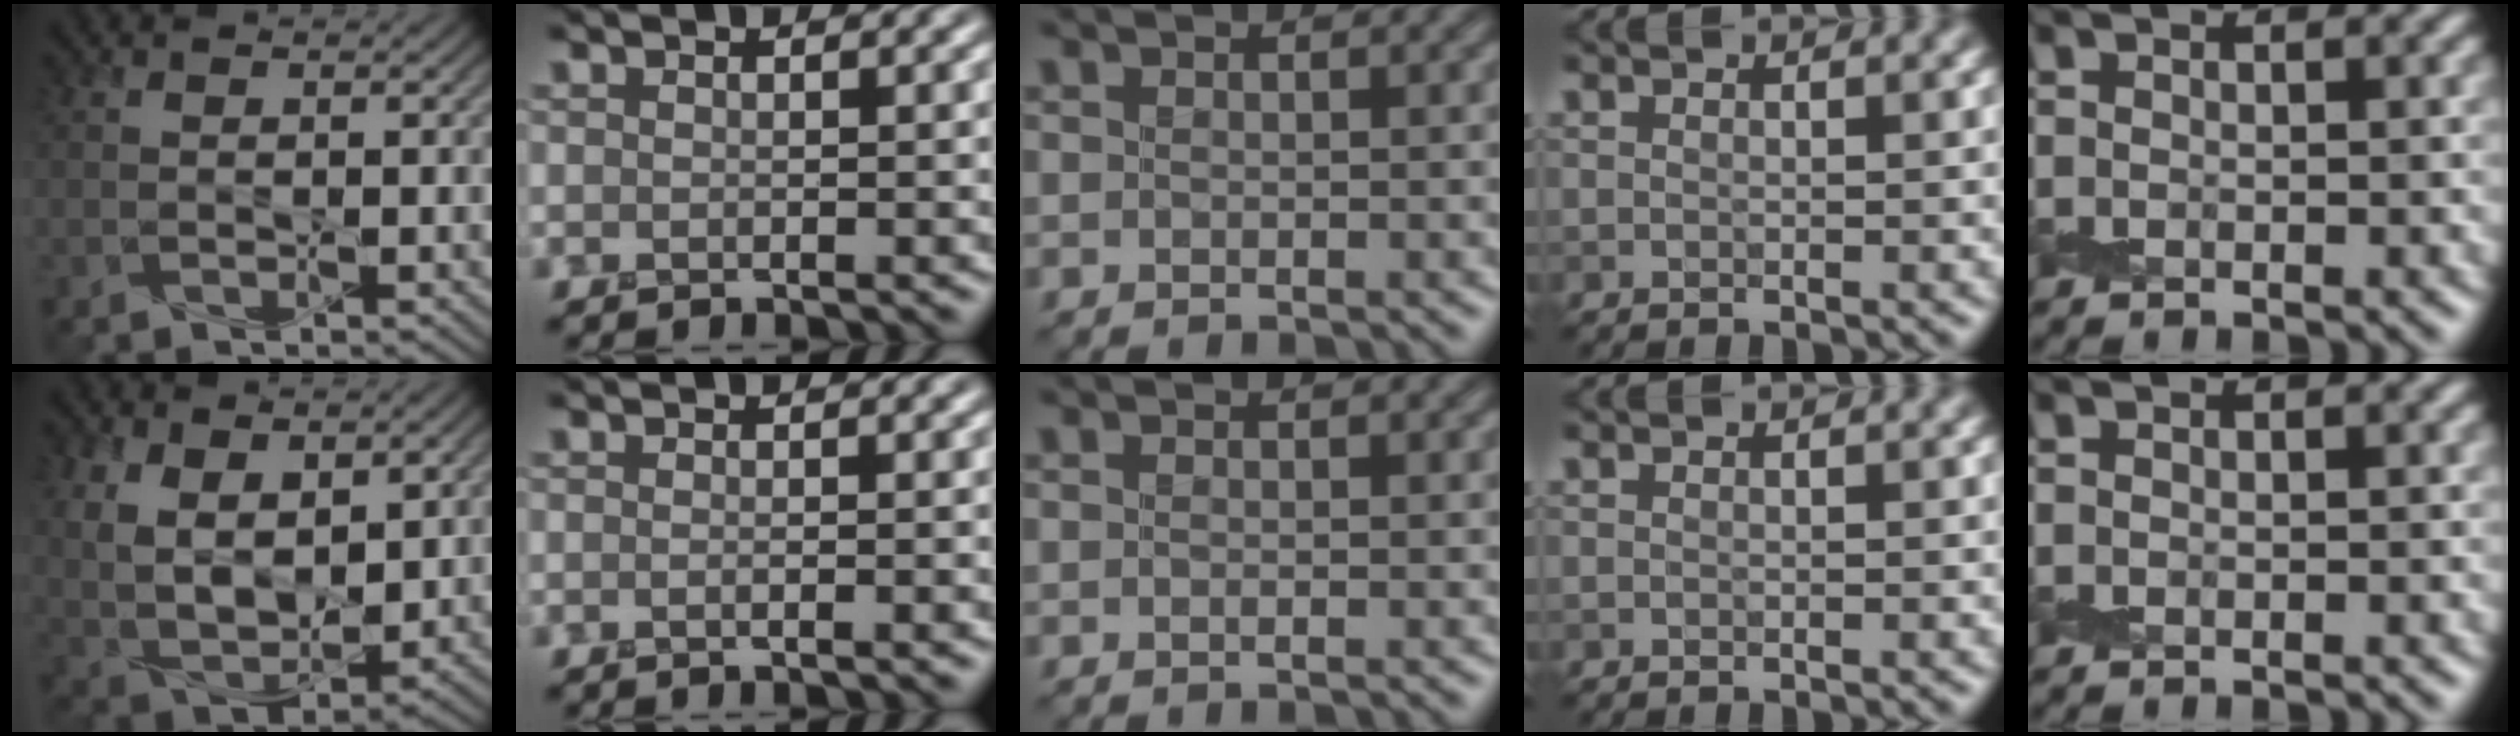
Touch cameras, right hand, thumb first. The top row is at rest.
{"thumb": {"total": 10.5, "force": [3.5, 6.5, 7.4], "torque": [-0.176, -0.013, 0.071]}, "index": {"total": 1.5, "force": [-0.1, 0.6, 1.3], "torque": [0.001, -0.005, -0.012]}}